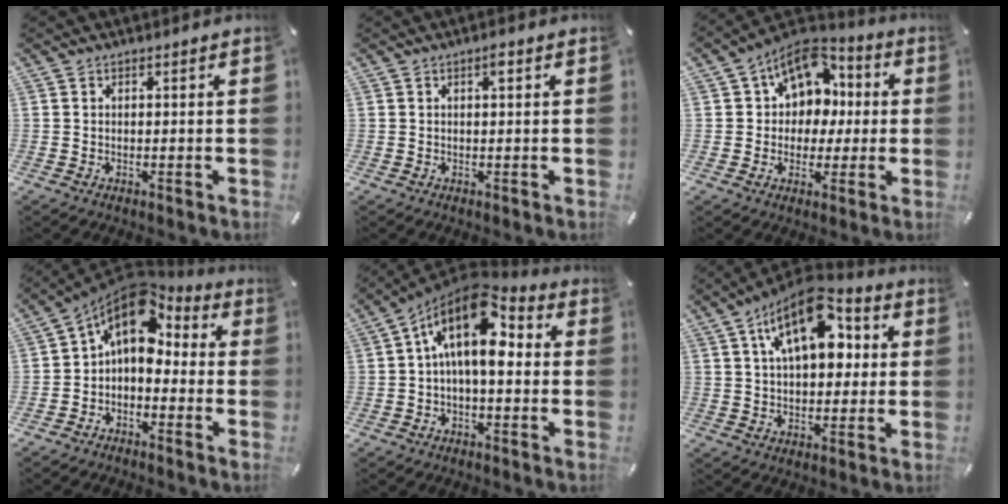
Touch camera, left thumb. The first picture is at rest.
{"total": 1.8, "force": [0.5, 0.6, 1.6], "torque": [-0.025, 0.001, 0.005]}
{"total": 12.0, "force": [3.9, 9.8, 5.8], "torque": [-0.094, -0.015, 0.078]}
{"total": 10.4, "force": [2.9, 7.0, 7.1], "torque": [-0.131, -0.019, 0.049]}
{"total": 15.9, "force": [3.7, 8.0, 13.2], "torque": [-0.237, -0.027, 0.059]}
{"total": 16.5, "force": [6.4, 9.6, 11.8], "torque": [-0.185, -0.019, 0.107]}